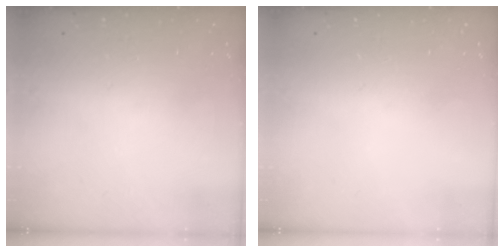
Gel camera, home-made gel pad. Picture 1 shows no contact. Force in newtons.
{"total": 0.0}